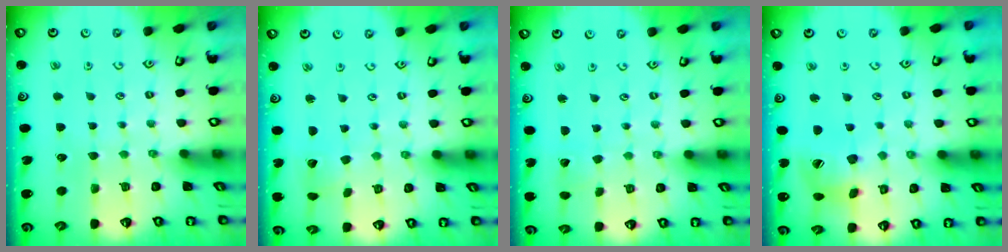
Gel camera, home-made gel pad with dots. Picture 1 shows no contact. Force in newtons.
{"total": 2.6, "press": 2.6, "slide": 0.1}
{"total": 1.8, "press": 1.8, "slide": 0.2}
{"total": 12.9, "press": 12.8, "slide": 1.4}